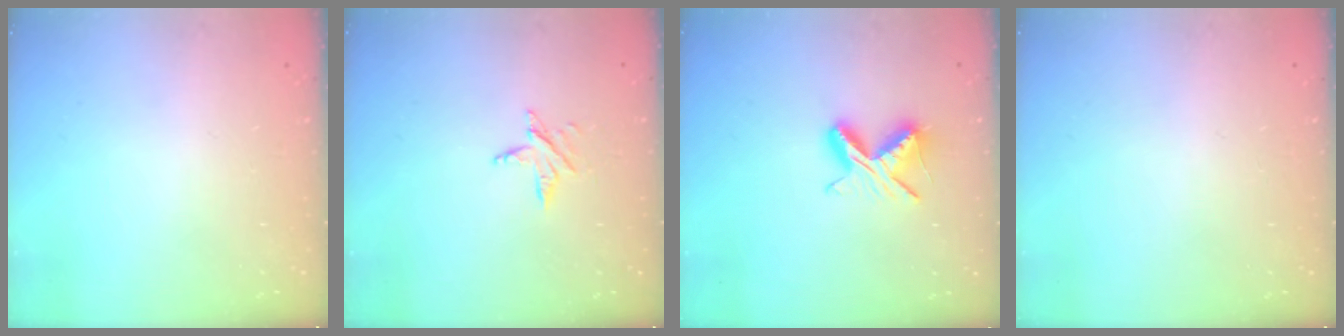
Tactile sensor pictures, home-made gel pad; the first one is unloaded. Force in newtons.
{"total": 4.1, "press": 4.0, "slide": 0.5}
{"total": 7.9, "press": 7.9, "slide": 1.1}
{"total": 0.0}